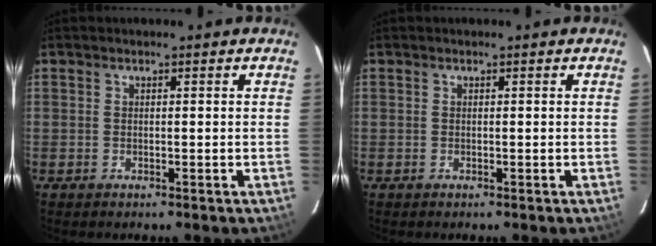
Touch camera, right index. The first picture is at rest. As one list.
[{"total": 0.0}]